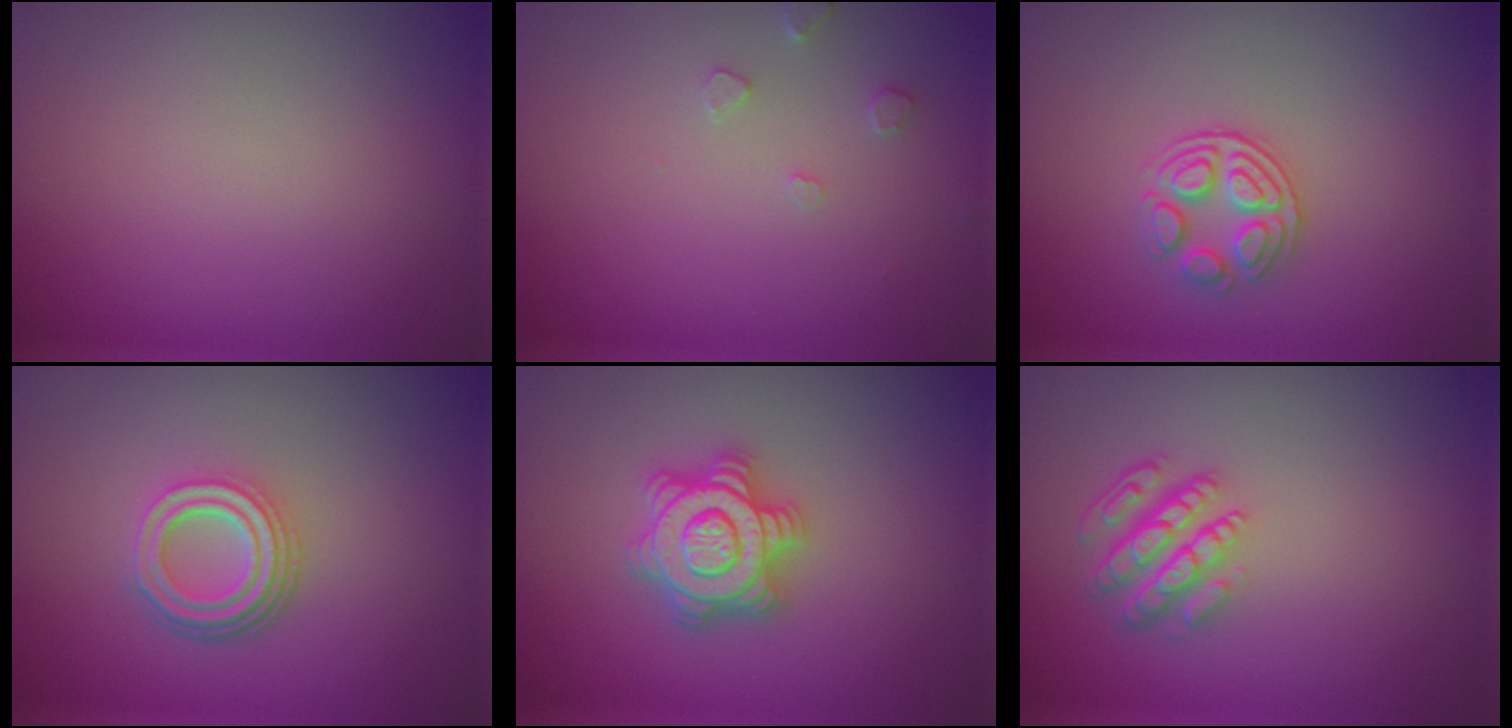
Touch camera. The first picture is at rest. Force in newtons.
{"total": 1.2, "press": 1.2, "slide": 0.2}
{"total": 2.9, "press": 2.6, "slide": 1.3}
{"total": 4.2, "press": 3.1, "slide": 2.7}
{"total": 4.9, "press": 4.8, "slide": 0.8}
{"total": 4.5, "press": 3.3, "slide": 3.0}